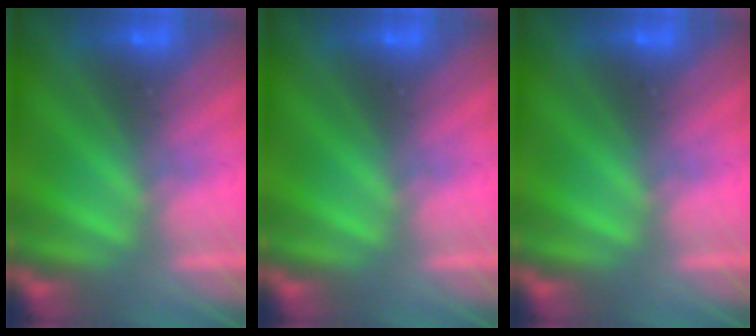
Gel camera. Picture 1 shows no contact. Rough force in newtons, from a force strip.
{"total": 0.0}
{"total": 0.0}